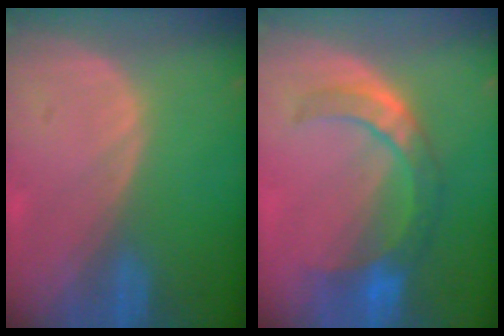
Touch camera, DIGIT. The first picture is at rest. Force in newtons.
{"total": 7.2, "press": 7.0, "slide": 1.6}